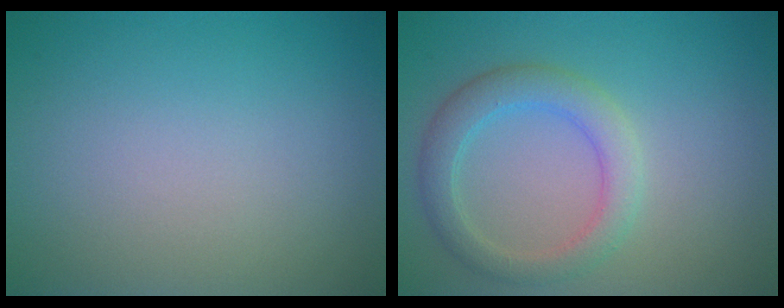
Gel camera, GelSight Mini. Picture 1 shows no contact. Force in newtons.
{"total": 3.7, "press": 3.7, "slide": 0.1}